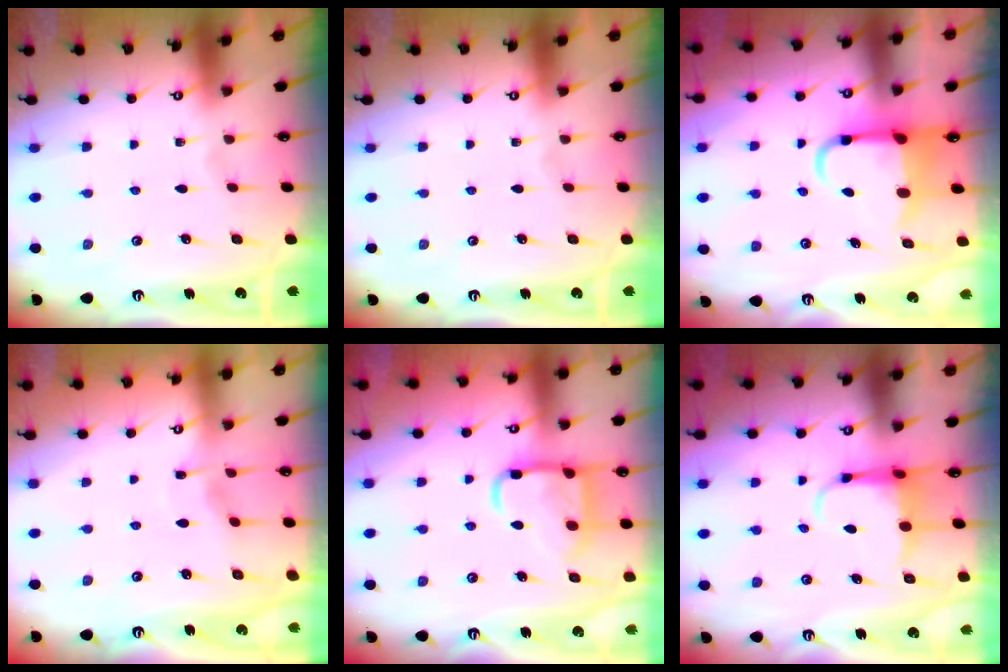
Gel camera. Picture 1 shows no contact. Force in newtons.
{"total": 0.0}
{"total": 6.3, "press": 6.2, "slide": 1.1}
{"total": 2.4, "press": 2.4, "slide": 0.3}
{"total": 13.6, "press": 13.5, "slide": 1.6}
{"total": 5.3, "press": 5.1, "slide": 1.3}